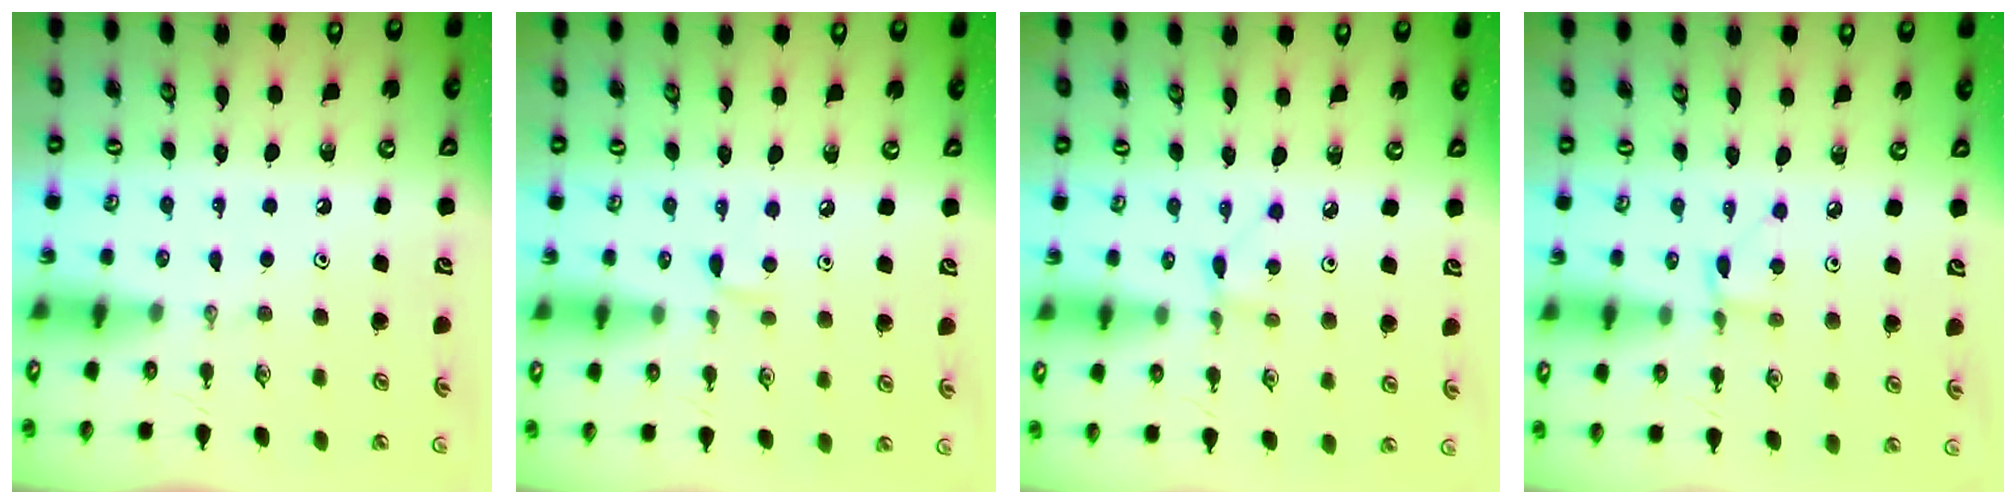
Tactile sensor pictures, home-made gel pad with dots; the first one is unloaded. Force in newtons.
{"total": 4.7, "press": 4.7, "slide": 0.6}
{"total": 1.3, "press": 1.3, "slide": 0.1}
{"total": 2.4, "press": 2.3, "slide": 0.3}